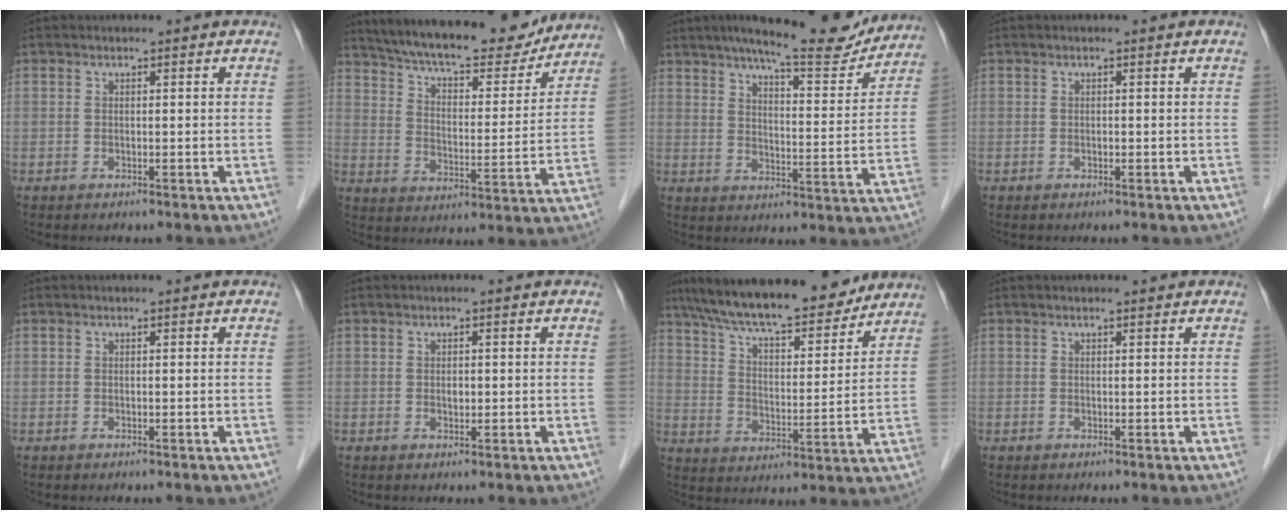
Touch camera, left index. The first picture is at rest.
{"total": 21.4, "force": [19.0, 5.0, 8.5], "torque": [-0.141, 0.003, 0.269]}
{"total": 15.3, "force": [13.4, 2.4, 6.9], "torque": [-0.097, -0.014, 0.181]}
{"total": 0.0}
{"total": 0.0}
{"total": 1.0, "force": [0.1, 0.7, 0.7], "torque": [-0.012, 0.001, 0.002]}
{"total": 20.1, "force": [17.3, 4.3, 9.2], "torque": [-0.157, 0.019, 0.266]}
{"total": 0.5, "force": [0.5, 0.1, 0.2], "torque": [-0.010, 0.002, 0.008]}